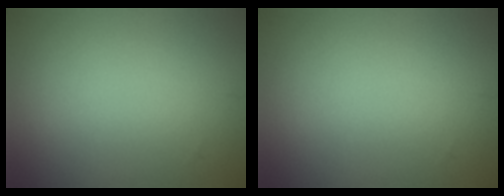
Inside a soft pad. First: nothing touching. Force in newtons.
{"total": 0.0}